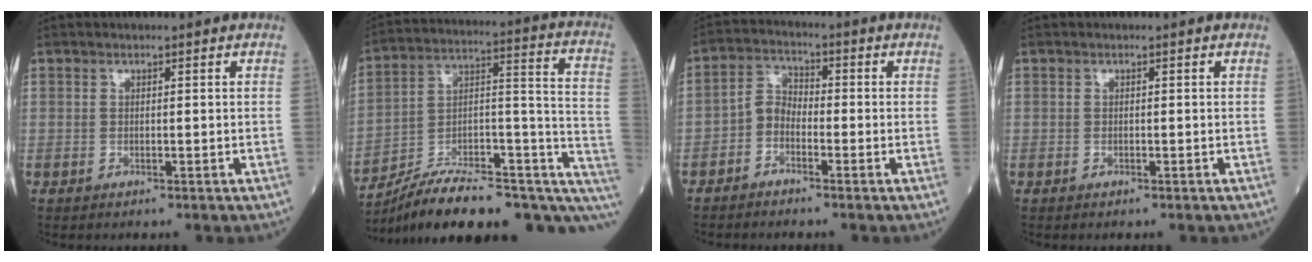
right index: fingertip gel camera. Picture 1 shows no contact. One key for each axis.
{"total": 25.5, "fx": -18.8, "fy": 7.3, "fz": 15.6, "tx": -0.173, "ty": 0.052, "tz": -0.276}
{"total": 3.4, "fx": -1.9, "fy": 2.3, "fz": 1.6, "tx": -0.018, "ty": 0.010, "tz": -0.046}
{"total": 0.0}